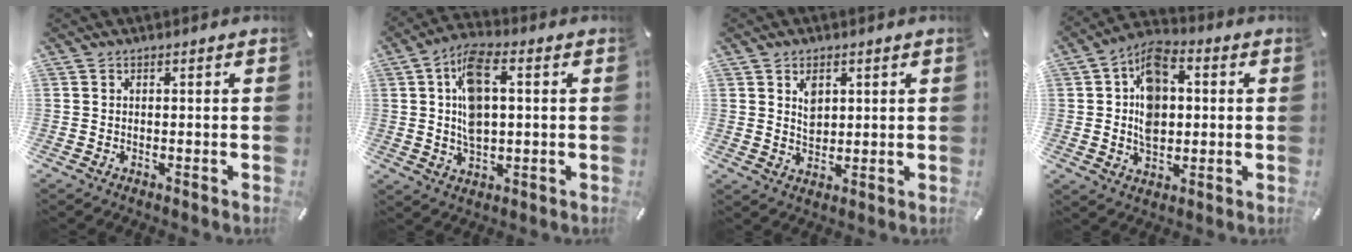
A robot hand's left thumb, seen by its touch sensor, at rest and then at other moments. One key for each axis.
{"total": 10.8, "fx": 1.4, "fy": 5.5, "fz": 9.3, "tx": -0.184, "ty": 0.004, "tz": 0.025}
{"total": 4.2, "fx": 1.8, "fy": 3.2, "fz": 2.1, "tx": -0.025, "ty": -0.005, "tz": 0.029}
{"total": 11.5, "fx": 1.4, "fy": 8.3, "fz": 7.9, "tx": -0.135, "ty": 0.007, "tz": 0.027}